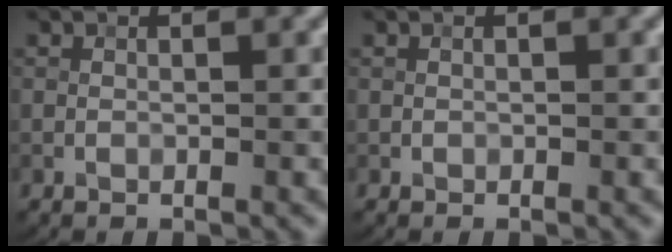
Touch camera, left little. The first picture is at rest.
{"total": 0.0}